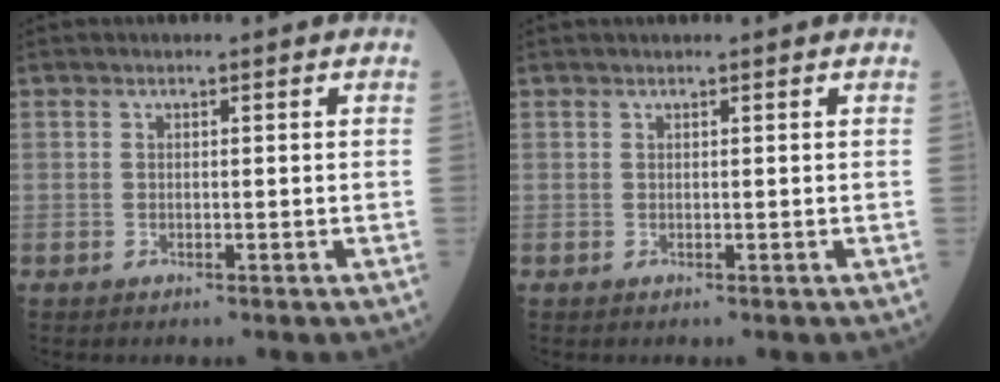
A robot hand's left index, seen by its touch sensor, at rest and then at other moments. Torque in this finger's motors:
{"motor_torque": [0.12, -0.10, -0.02, 0.02]}